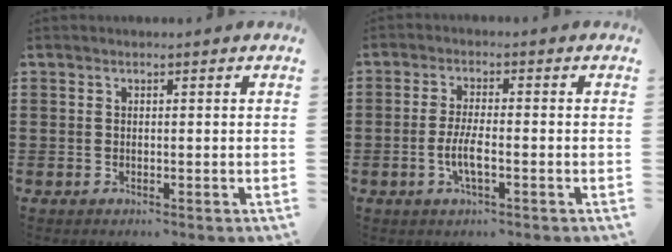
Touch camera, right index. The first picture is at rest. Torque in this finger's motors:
{"motor_torque": [2.14, 0.00, 0.54, 0.16]}